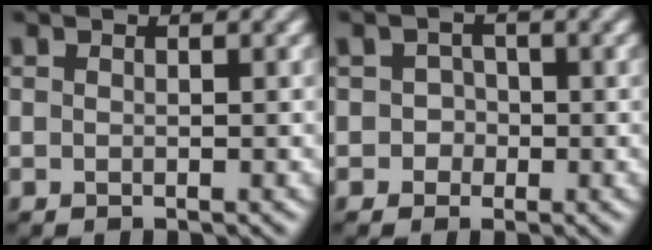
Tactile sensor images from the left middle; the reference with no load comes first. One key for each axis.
{"total": 1.5, "fx": -0.2, "fy": 1.4, "fz": 0.3, "tx": 0.007, "ty": 0.003, "tz": -0.005}